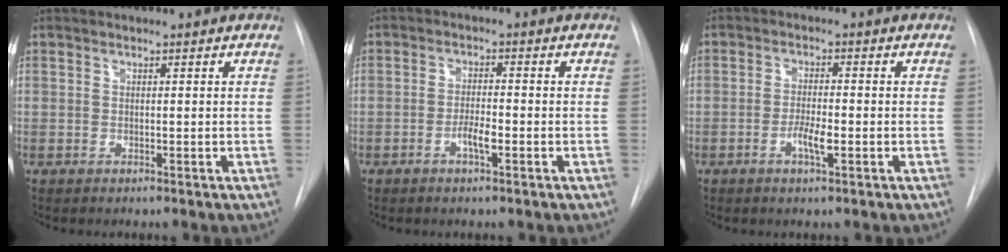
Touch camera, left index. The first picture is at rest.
{"total": 2.8, "force": [-1.3, 0.4, 2.4], "torque": [-0.043, 0.002, -0.023]}
{"total": 3.5, "force": [-1.4, 0.6, 3.2], "torque": [-0.060, 0.000, -0.025]}